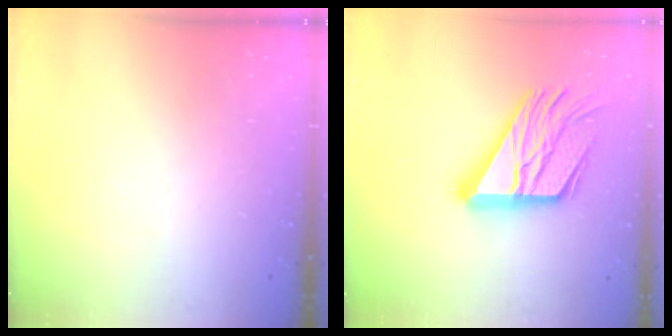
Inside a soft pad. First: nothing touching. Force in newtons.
{"total": 21.7, "press": 21.6, "slide": 2.2}